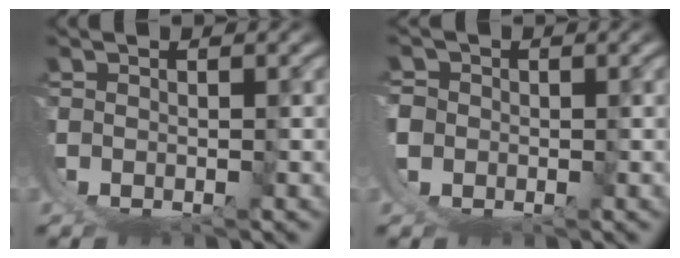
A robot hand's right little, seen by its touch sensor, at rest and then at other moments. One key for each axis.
{"total": 5.1, "fx": -0.6, "fy": 4.9, "fz": 1.3, "tx": -0.045, "ty": -0.018, "tz": -0.013}